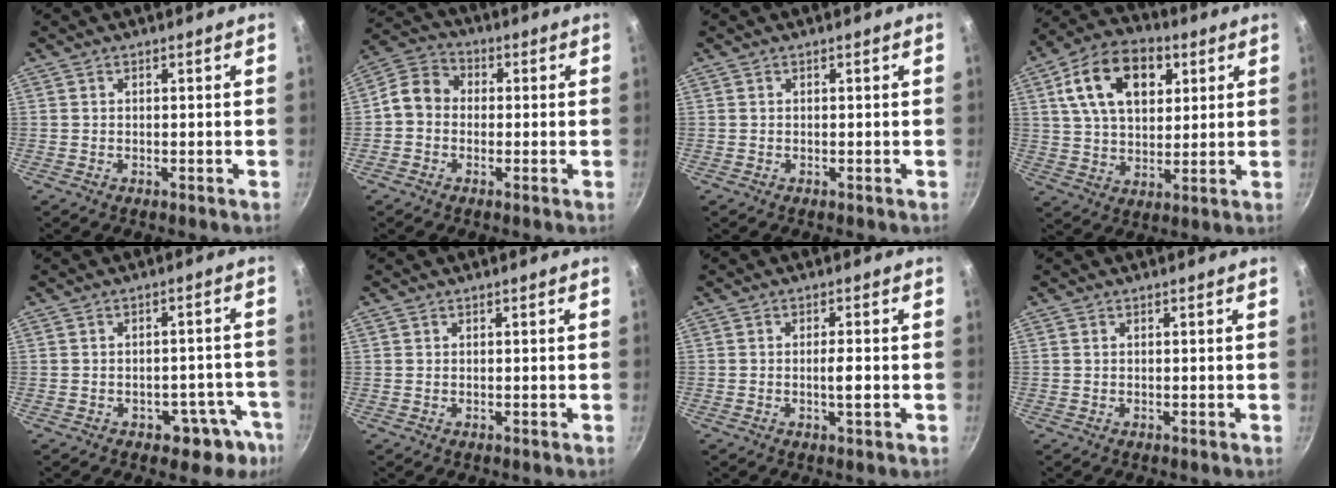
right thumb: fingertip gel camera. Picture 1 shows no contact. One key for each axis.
{"total": 6.9, "fx": -0.6, "fy": 5.9, "fz": 3.6, "tx": -0.046, "ty": 0.021, "tz": -0.036}
{"total": 0.0}
{"total": 16.8, "fx": 6.0, "fy": 10.7, "fz": 11.4, "tx": -0.170, "ty": -0.001, "tz": 0.094}
{"total": 8.1, "fx": -4.6, "fy": 5.3, "fz": 4.0, "tx": 0.006, "ty": 0.051, "tz": -0.036}
{"total": 0.0}
{"total": 3.1, "fx": -0.5, "fy": 0.5, "fz": 3.0, "tx": -0.052, "ty": 0.002, "tz": -0.011}
{"total": 0.0}